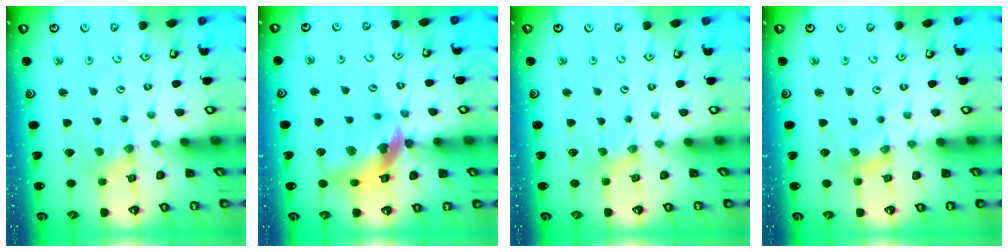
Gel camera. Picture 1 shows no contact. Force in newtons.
{"total": 14.5, "press": 14.4, "slide": 1.8}
{"total": 1.1, "press": 1.1, "slide": 0.2}
{"total": 2.5, "press": 2.4, "slide": 0.3}